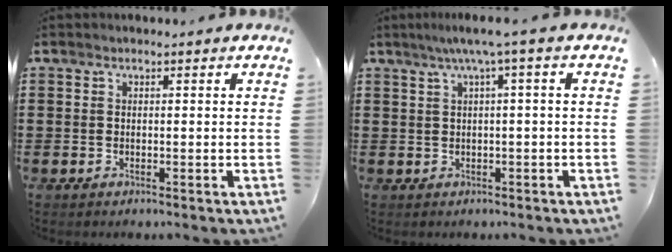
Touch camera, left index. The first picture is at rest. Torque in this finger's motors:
{"motor_torque": [0.49, -0.47, 0.28, 0.10]}